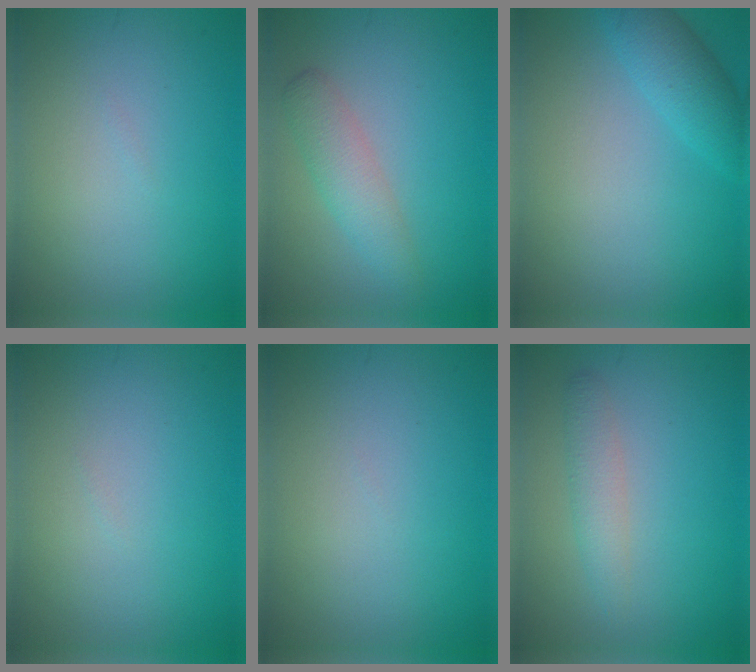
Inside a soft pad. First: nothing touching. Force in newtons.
{"total": 2.8, "press": 2.8, "slide": 0.1}
{"total": 3.0, "press": 3.0, "slide": 0.2}
{"total": 0.0}
{"total": 0.0}
{"total": 2.0, "press": 2.0, "slide": 0.1}